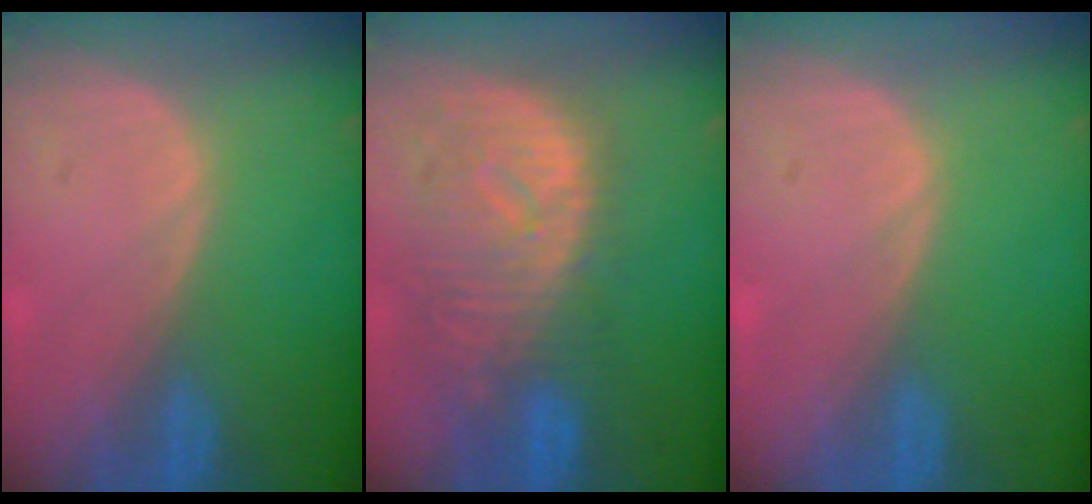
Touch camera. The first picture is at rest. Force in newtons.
{"total": 10.9, "press": 9.7, "slide": 5.0}
{"total": 0.0}